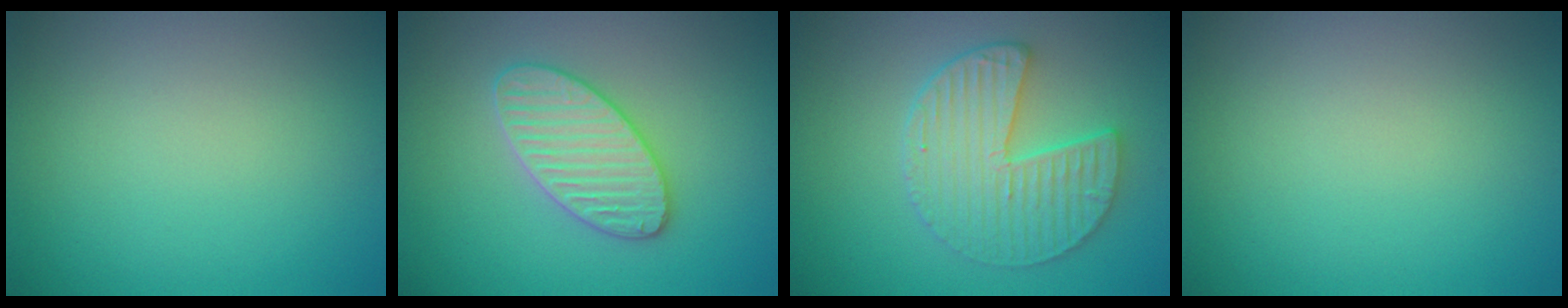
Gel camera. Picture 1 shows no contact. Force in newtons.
{"total": 3.5, "press": 3.5, "slide": 0.3}
{"total": 4.5, "press": 4.1, "slide": 2.0}
{"total": 0.0}